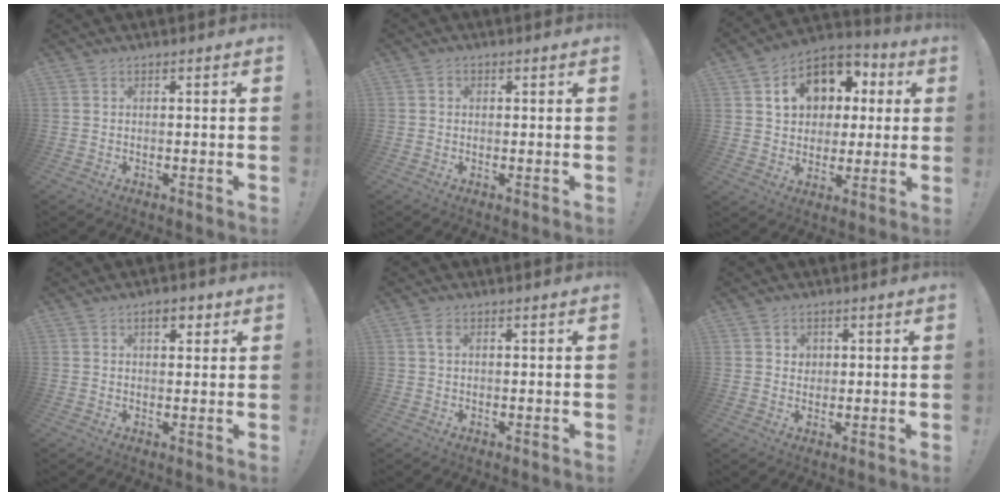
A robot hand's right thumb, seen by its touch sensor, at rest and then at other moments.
{"total": 1.2, "force": [0.2, 1.1, 0.4], "torque": [-0.005, 0.003, 0.003]}
{"total": 14.1, "force": [4.6, 11.3, 7.1], "torque": [-0.100, -0.014, 0.092]}
{"total": 4.3, "force": [2.3, 2.0, 3.0], "torque": [-0.033, -0.005, 0.034]}
{"total": 1.9, "force": [0.6, 1.1, 1.4], "torque": [-0.024, 0.002, 0.008]}
{"total": 2.6, "force": [1.1, 2.3, 0.5], "torque": [-0.001, -0.005, 0.018]}